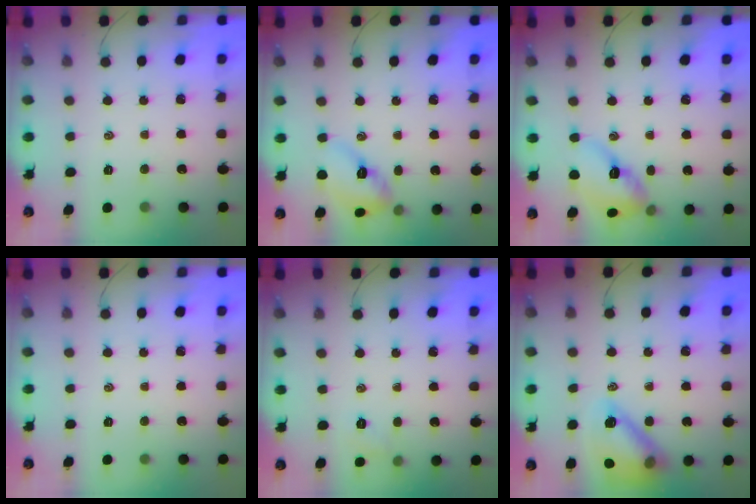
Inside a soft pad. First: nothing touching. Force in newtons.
{"total": 11.2, "press": 11.1, "slide": 1.2}
{"total": 15.0, "press": 14.8, "slide": 2.2}
{"total": 0.0}
{"total": 4.8, "press": 4.6, "slide": 1.3}
{"total": 16.6, "press": 16.5, "slide": 2.1}